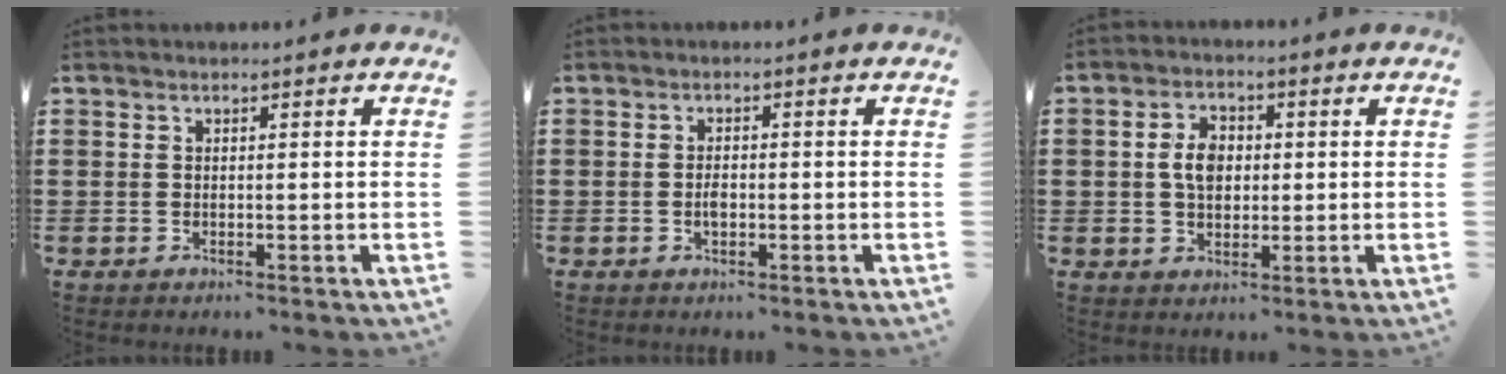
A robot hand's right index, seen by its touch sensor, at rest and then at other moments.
{"total": 1.9, "force": [-0.5, 0.9, 1.5], "torque": [-0.029, 0.002, -0.009]}
{"total": 4.7, "force": [0.2, 3.3, 3.4], "torque": [-0.082, 0.011, -0.002]}